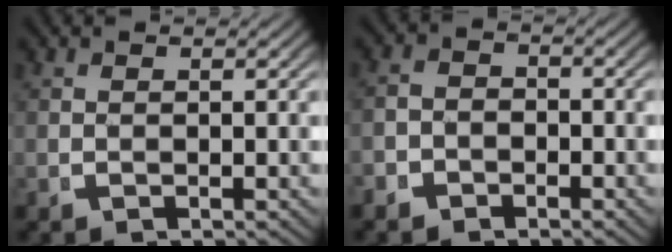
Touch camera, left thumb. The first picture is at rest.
{"total": 2.5, "force": [-1.7, 1.8, 0.4], "torque": [-0.005, -0.014, -0.029]}